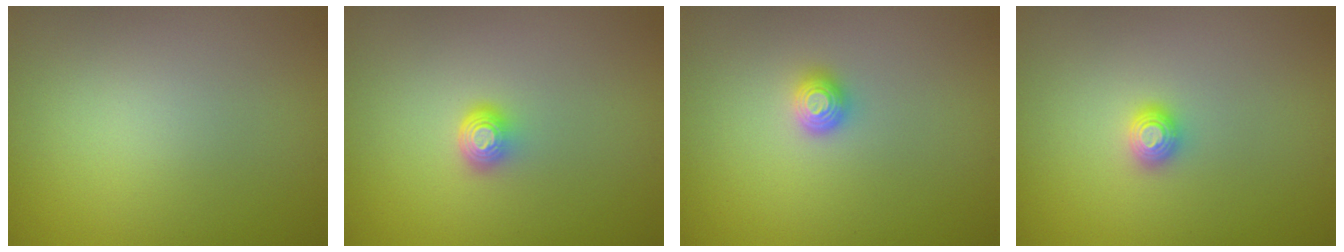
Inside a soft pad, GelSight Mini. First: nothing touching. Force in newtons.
{"total": 1.6, "press": 1.2, "slide": 1.1}
{"total": 1.3, "press": 1.2, "slide": 0.4}
{"total": 1.2, "press": 1.2, "slide": 0.1}